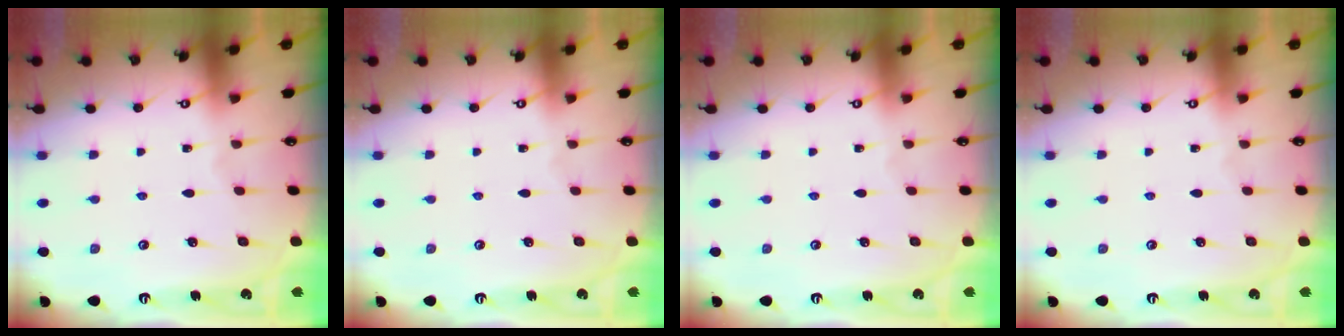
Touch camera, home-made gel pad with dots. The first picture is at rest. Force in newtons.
{"total": 0.0}
{"total": 0.0}
{"total": 0.0}